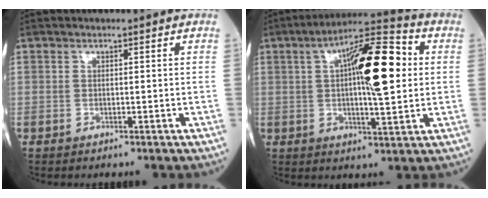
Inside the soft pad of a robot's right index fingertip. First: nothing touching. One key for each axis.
{"total": 14.5, "fx": 2.6, "fy": 3.0, "fz": 14.0, "tx": -0.224, "ty": 0.028, "tz": 0.034}